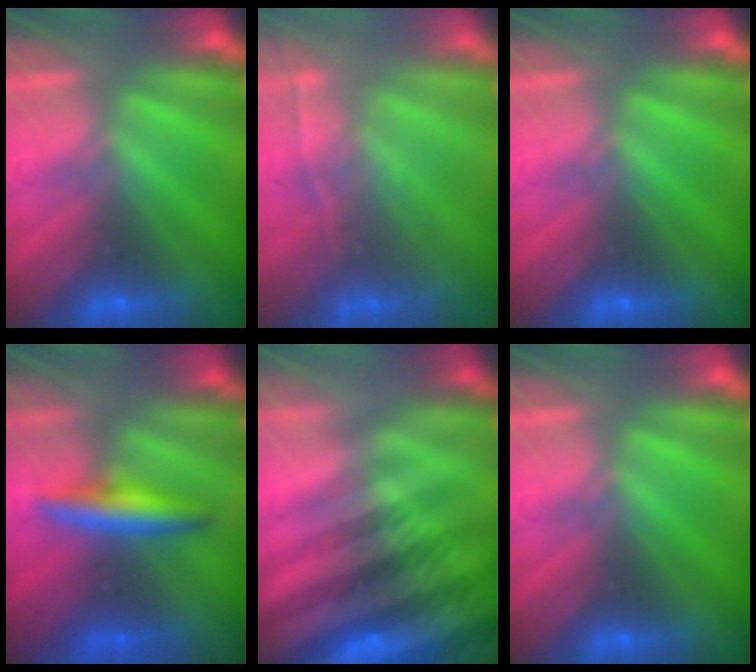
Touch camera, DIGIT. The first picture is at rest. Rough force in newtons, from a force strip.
{"total": 2.0}
{"total": 0.0}
{"total": 2.6}
{"total": 8.6}
{"total": 0.0}